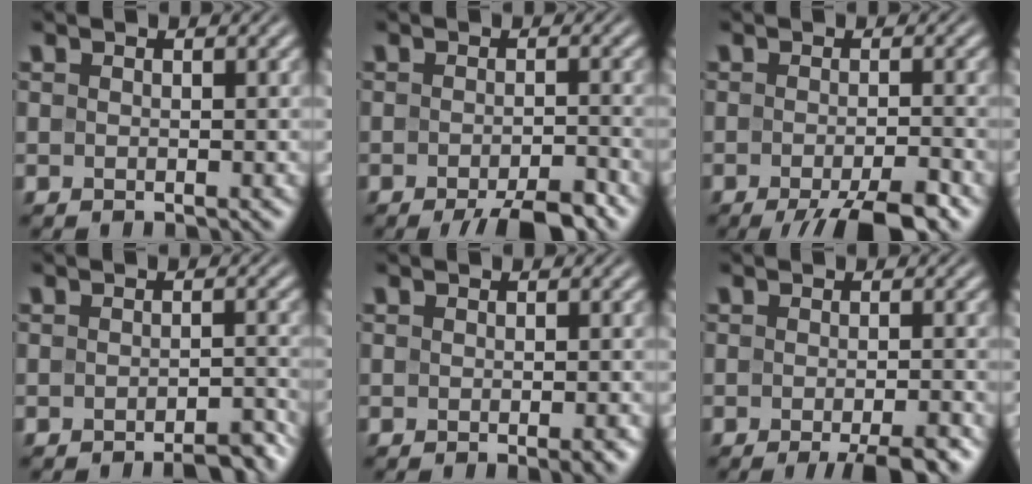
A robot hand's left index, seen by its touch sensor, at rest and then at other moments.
{"total": 4.6, "force": [-3.3, 0.9, 3.1], "torque": [-0.042, 0.001, -0.051]}
{"total": 5.7, "force": [-3.6, 1.1, 4.3], "torque": [-0.057, -0.003, -0.058]}
{"total": 2.7, "force": [-2.2, 0.5, 1.3], "torque": [-0.012, 0.006, -0.030]}
{"total": 1.6, "force": [-0.8, 0.3, 1.4], "torque": [-0.012, 0.001, -0.010]}
{"total": 4.1, "force": [-2.5, 0.6, 3.2], "torque": [-0.039, -0.001, -0.039]}